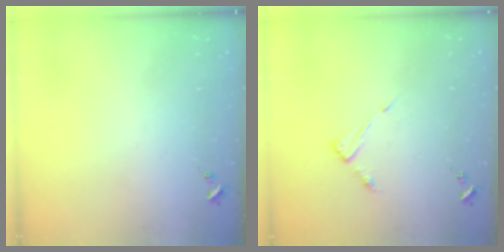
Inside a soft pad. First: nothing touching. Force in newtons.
{"total": 5.3, "press": 5.3, "slide": 0.4}